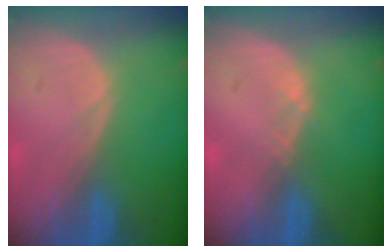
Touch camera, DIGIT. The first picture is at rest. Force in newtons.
{"total": 0.6, "press": 0.5, "slide": 0.2}